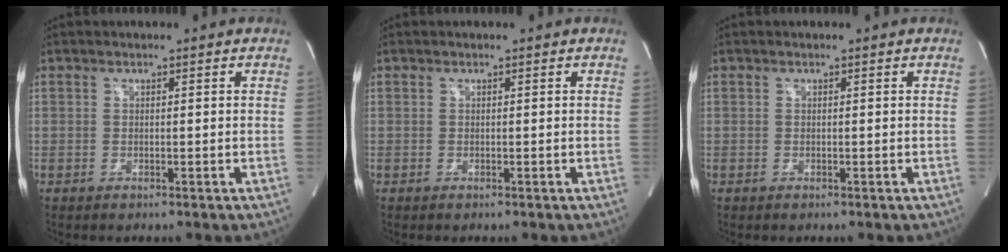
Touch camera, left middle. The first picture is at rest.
{"total": 0.0}
{"total": 0.0}